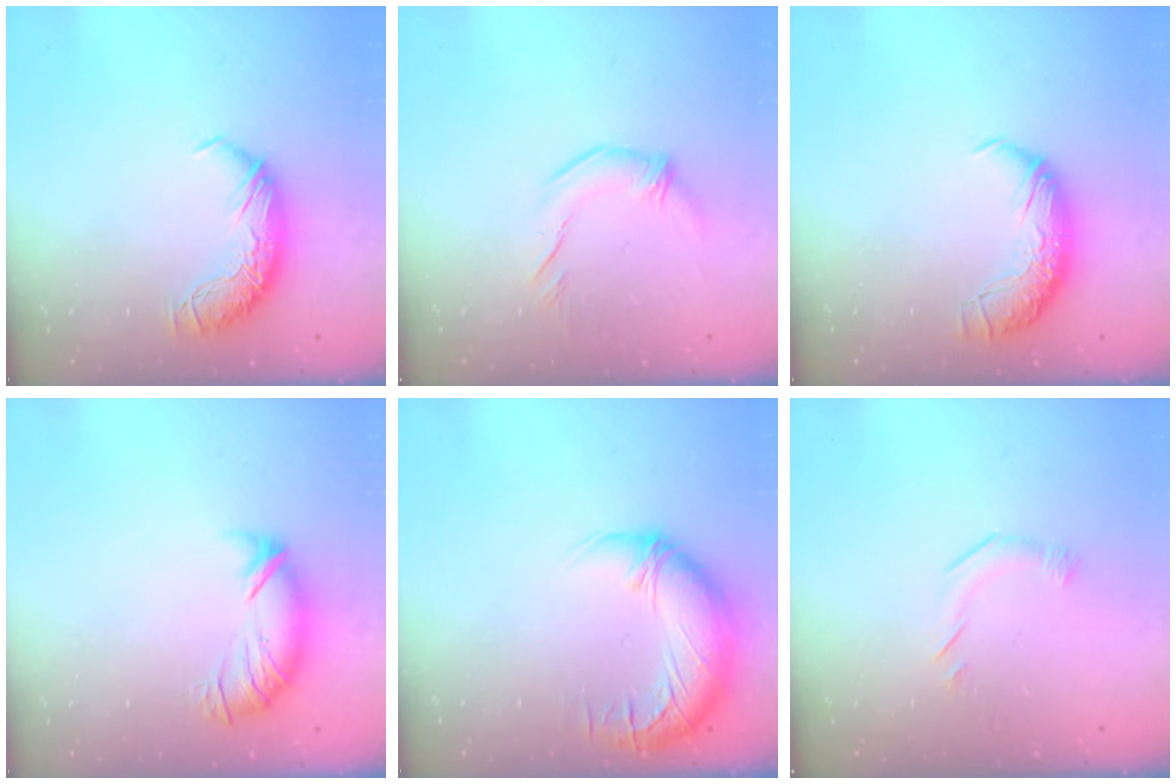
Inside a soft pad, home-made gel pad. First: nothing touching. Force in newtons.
{"total": 1.5, "press": 1.2, "slide": 0.8}
{"total": 2.4, "press": 1.0, "slide": 2.2}
{"total": 3.6, "press": 3.1, "slide": 1.8}
{"total": 3.0, "press": 0.6, "slide": 3.0}
{"total": 5.7, "press": 5.6, "slide": 1.0}